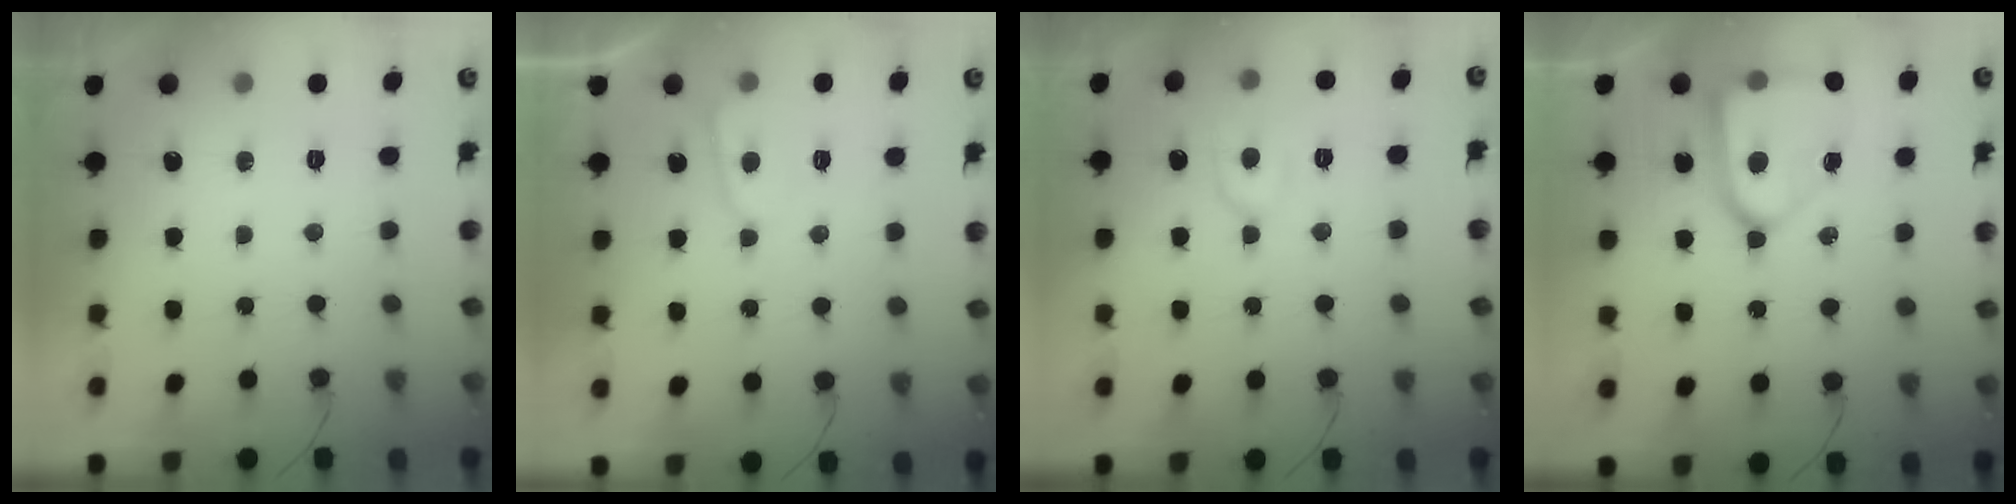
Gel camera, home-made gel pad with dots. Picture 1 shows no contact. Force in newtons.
{"total": 3.1, "press": 3.1, "slide": 0.4}
{"total": 6.7, "press": 6.7, "slide": 0.7}
{"total": 16.3, "press": 16.2, "slide": 1.6}